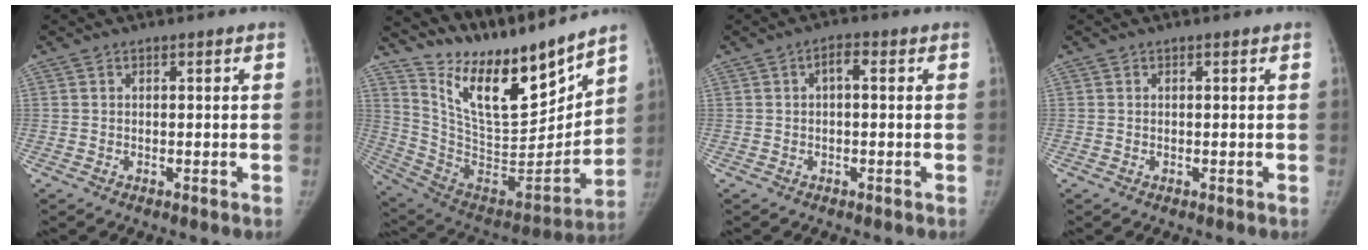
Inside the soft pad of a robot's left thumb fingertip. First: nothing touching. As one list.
[{"total": 22.4, "force": [18.2, 5.8, 11.7], "torque": [-0.139, -0.119, 0.327]}, {"total": 2.1, "force": [0.2, 1.0, 1.9], "torque": [-0.022, 0.010, -0.002]}, {"total": 0.0}]